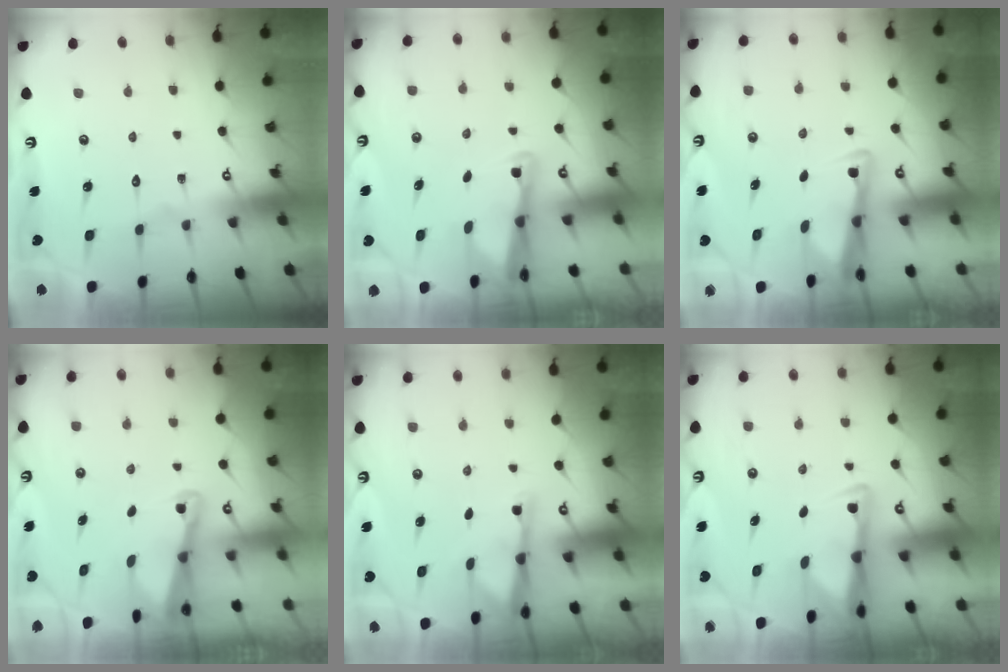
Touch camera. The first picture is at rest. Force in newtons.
{"total": 2.5, "press": 2.5, "slide": 0.3}
{"total": 3.4, "press": 3.4, "slide": 0.4}
{"total": 2.2, "press": 2.2, "slide": 0.3}
{"total": 2.8, "press": 2.8, "slide": 0.5}
{"total": 3.1, "press": 3.0, "slide": 0.6}